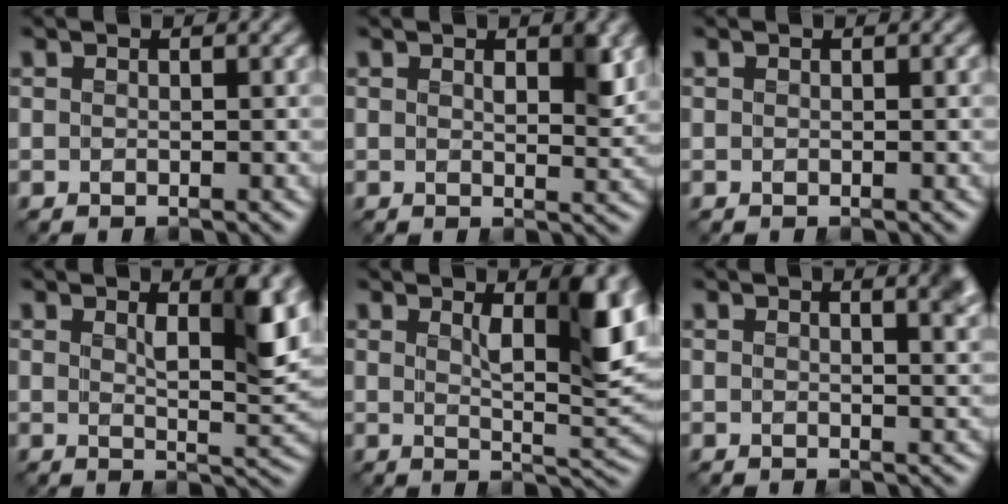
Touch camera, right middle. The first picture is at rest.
{"total": 2.5, "force": [0.9, 0.9, 2.1], "torque": [-0.026, -0.006, 0.016]}
{"total": 0.0}
{"total": 5.0, "force": [1.8, 1.4, 4.5], "torque": [-0.065, -0.007, 0.029]}
{"total": 7.0, "force": [2.2, 2.2, 6.3], "torque": [-0.092, -0.008, 0.038]}
{"total": 3.2, "force": [1.8, 1.2, 2.4], "torque": [-0.009, 0.007, 0.015]}